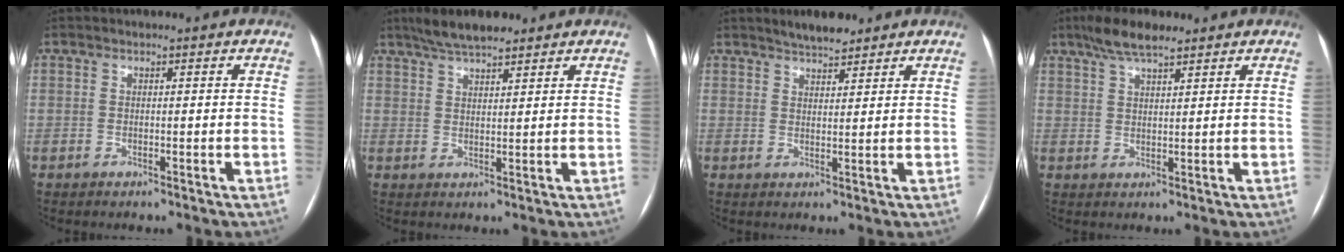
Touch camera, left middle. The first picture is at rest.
{"total": 6.6, "force": [5.4, 1.4, 3.5], "torque": [-0.065, 0.019, 0.095]}
{"total": 4.2, "force": [3.7, 1.0, 1.7], "torque": [-0.032, 0.007, 0.062]}
{"total": 6.0, "force": [4.6, 1.2, 3.7], "torque": [-0.076, 0.017, 0.083]}